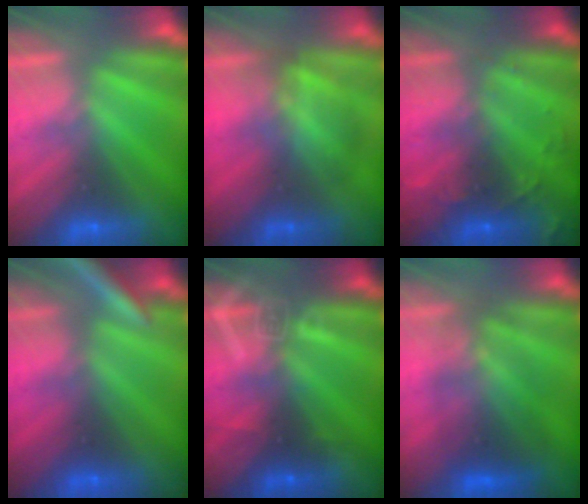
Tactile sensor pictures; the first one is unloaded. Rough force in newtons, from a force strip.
{"total": 2.9}
{"total": 8.5}
{"total": 2.7}
{"total": 2.8}
{"total": 3.6}